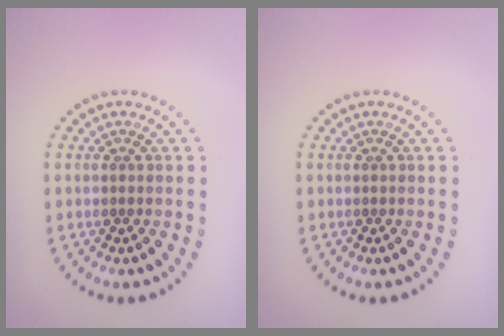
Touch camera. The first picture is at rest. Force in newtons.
{"total": 0.0}